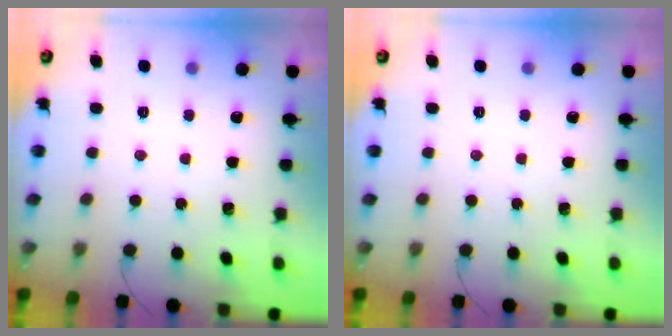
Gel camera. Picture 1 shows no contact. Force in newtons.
{"total": 0.0}